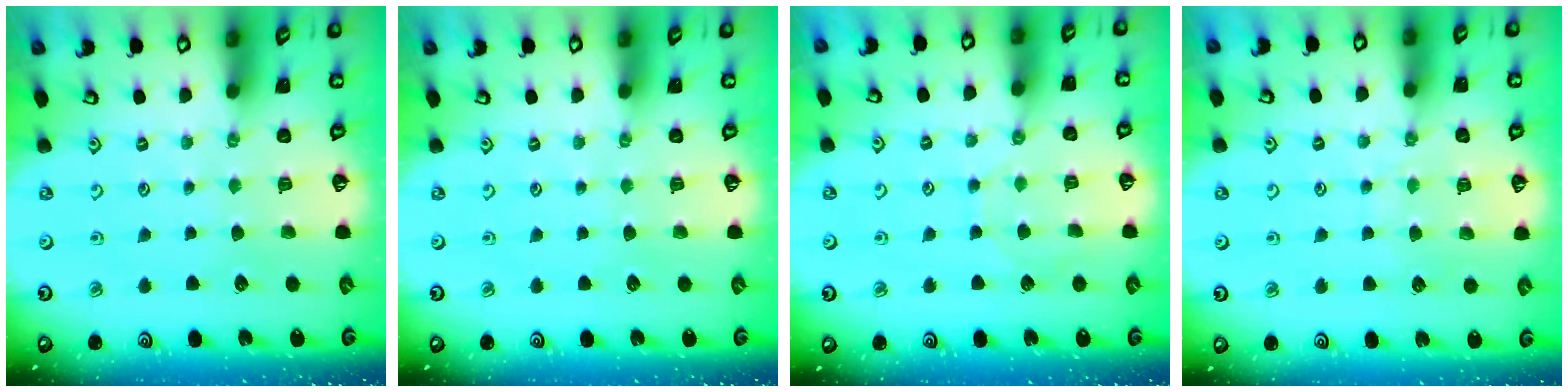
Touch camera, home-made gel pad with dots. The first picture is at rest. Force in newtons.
{"total": 0.0}
{"total": 5.1, "press": 5.1, "slide": 0.6}
{"total": 5.3, "press": 5.3, "slide": 0.7}